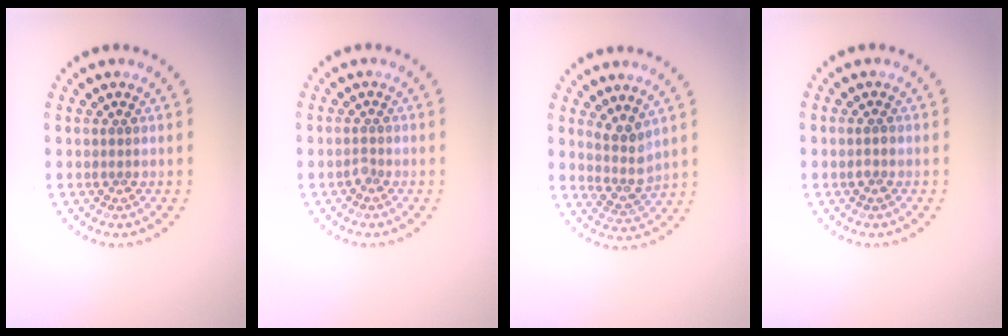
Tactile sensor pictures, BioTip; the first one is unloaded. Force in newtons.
{"total": 0.8, "press": 0.5, "slide": 0.6}
{"total": 2.6, "press": 2.1, "slide": 1.6}
{"total": 0.8, "press": 0.8, "slide": 0.1}